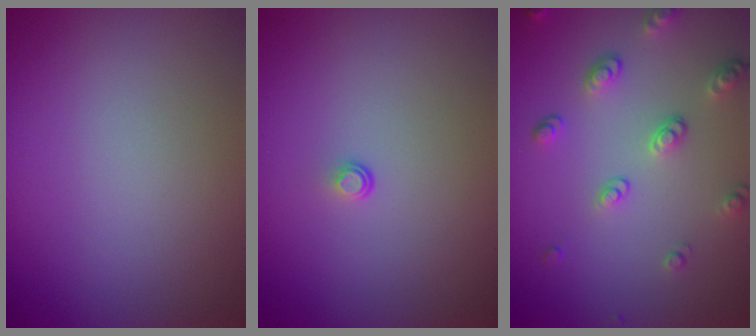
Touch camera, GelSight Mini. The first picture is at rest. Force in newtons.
{"total": 0.5, "press": 0.3, "slide": 0.5}
{"total": 3.3, "press": 2.6, "slide": 2.1}